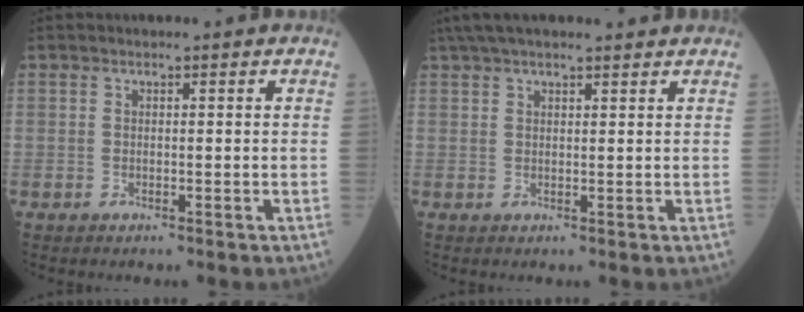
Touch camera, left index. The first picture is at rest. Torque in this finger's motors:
{"motor_torque": [0.94, -1.20, 0.43, 0.16]}